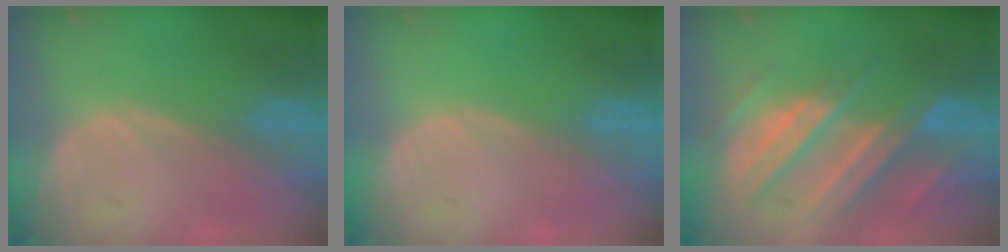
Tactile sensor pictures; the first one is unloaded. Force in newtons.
{"total": 0.0}
{"total": 10.5, "press": 9.4, "slide": 4.8}